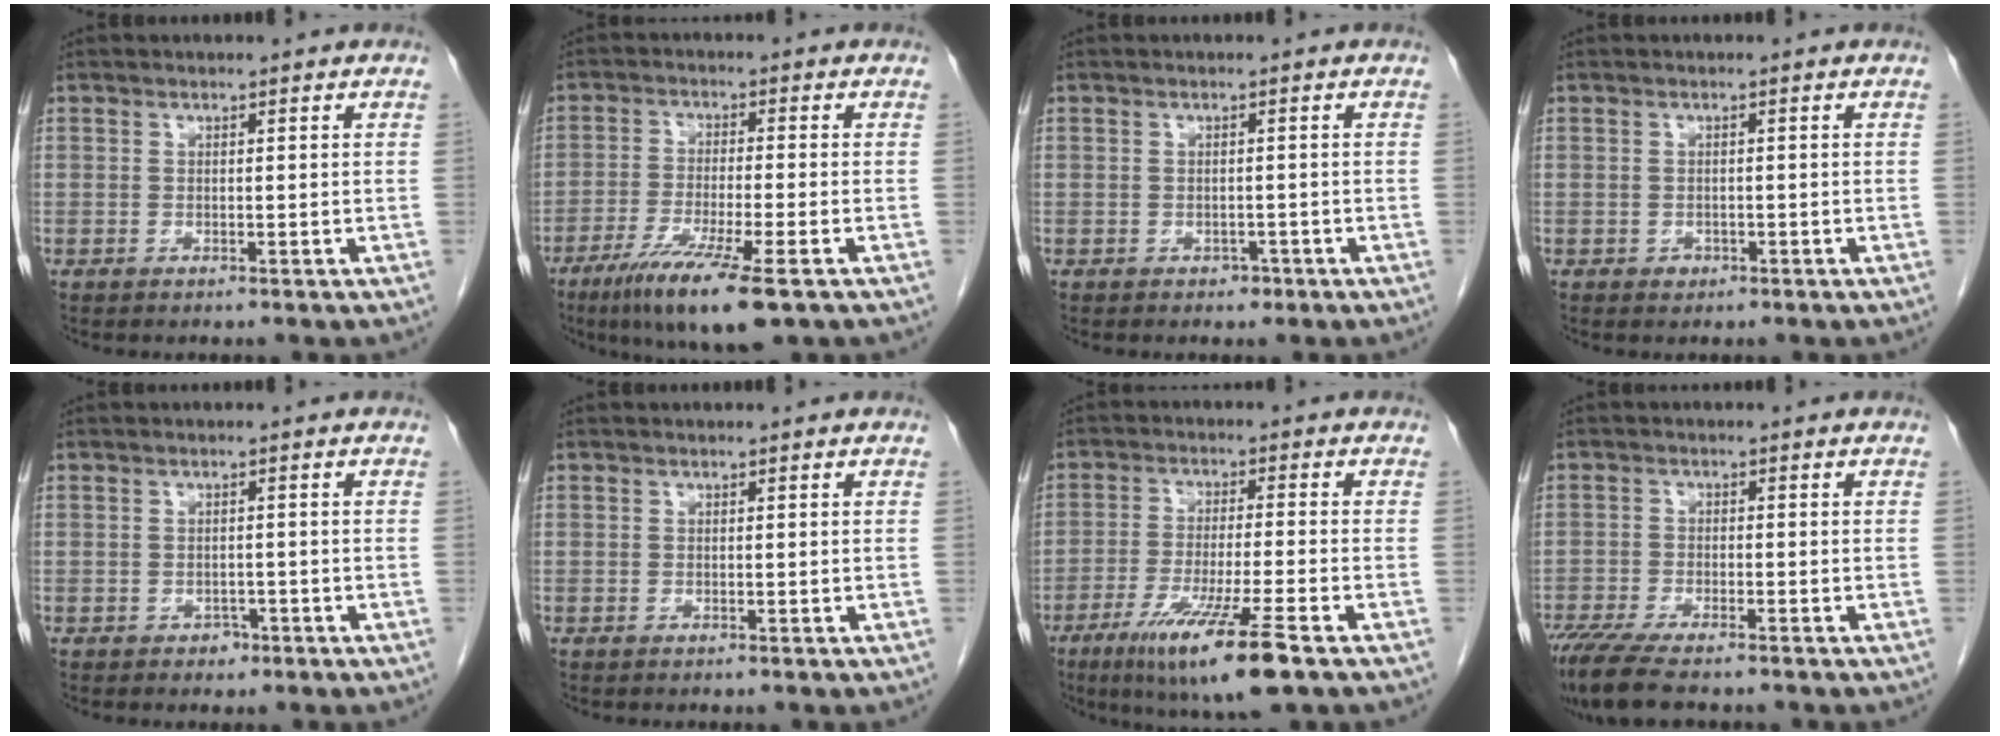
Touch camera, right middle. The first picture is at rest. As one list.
[{"total": 10.7, "force": [-6.4, 0.5, 8.5], "torque": [-0.154, -0.030, -0.105]}, {"total": 1.2, "force": [-0.7, 0.8, 0.4], "torque": [-0.007, 0.002, -0.008]}, {"total": 1.0, "force": [-0.5, 0.8, 0.2], "torque": [-0.003, 0.003, -0.005]}, {"total": 1.5, "force": [-0.9, 1.1, 0.5], "torque": [-0.008, 0.003, -0.011]}, {"total": 0.0}, {"total": 11.7, "force": [-6.7, 0.0, 9.6], "torque": [-0.176, -0.035, -0.112]}, {"total": 9.2, "force": [-7.5, 1.6, 5.1], "torque": [-0.085, -0.021, -0.125]}]